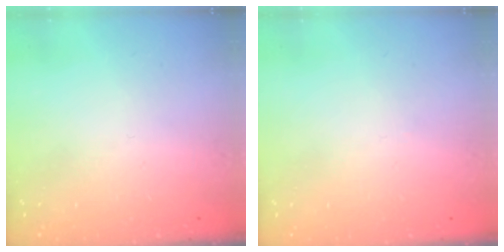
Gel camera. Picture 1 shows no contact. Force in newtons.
{"total": 0.0}